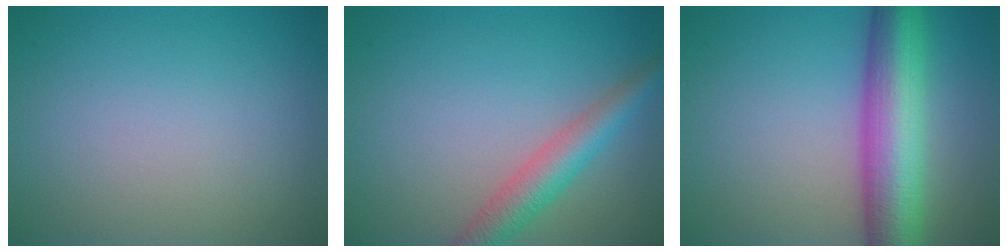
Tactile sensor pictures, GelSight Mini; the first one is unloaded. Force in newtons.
{"total": 3.9, "press": 3.9, "slide": 0.1}
{"total": 9.5, "press": 9.5, "slide": 0.3}